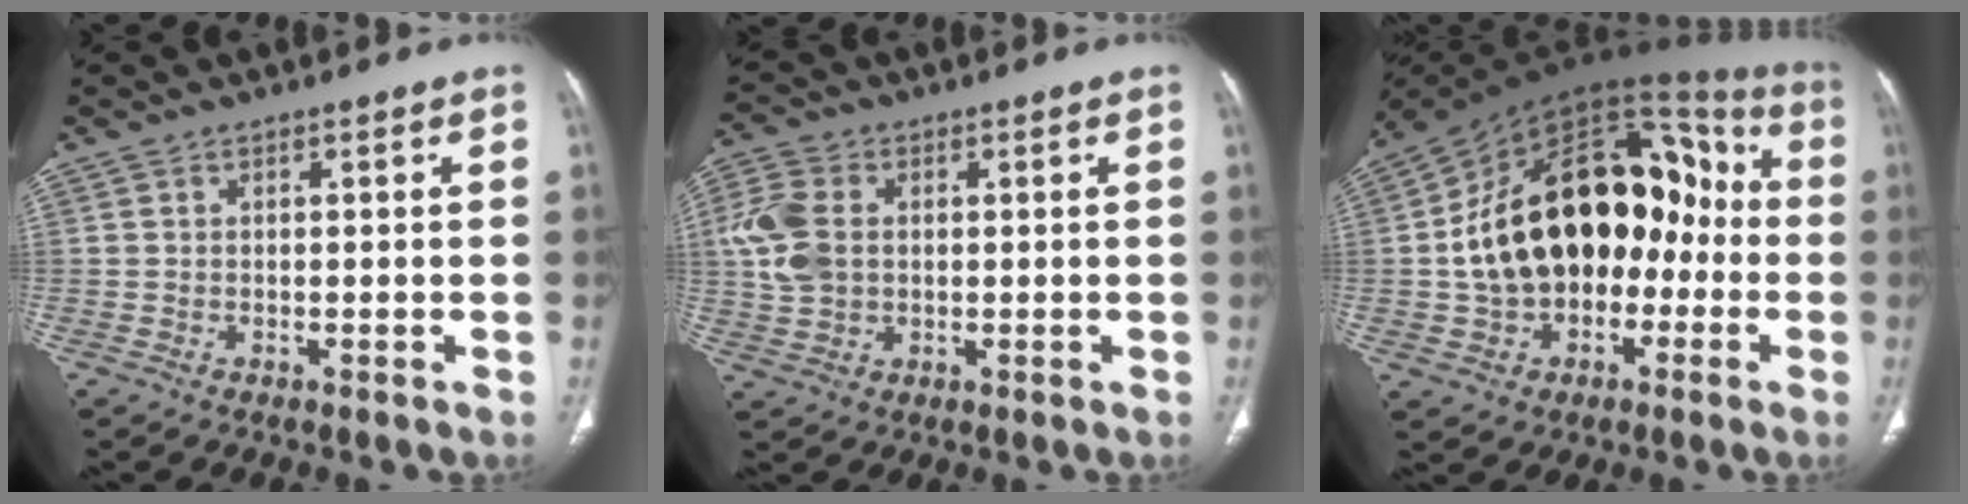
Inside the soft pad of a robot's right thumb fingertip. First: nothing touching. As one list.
[{"total": 9.0, "force": [0.9, 6.6, 6.1], "torque": [-0.140, 0.008, 0.018]}, {"total": 25.2, "force": [-2.3, 16.6, 18.8], "torque": [-0.281, 0.054, -0.038]}]